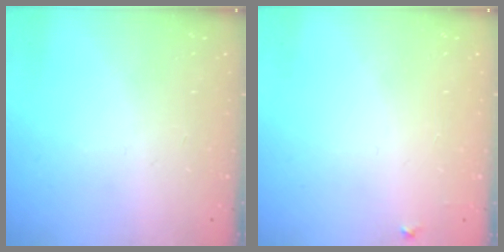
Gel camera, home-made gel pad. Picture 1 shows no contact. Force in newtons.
{"total": 4.1, "press": 4.1, "slide": 0.6}